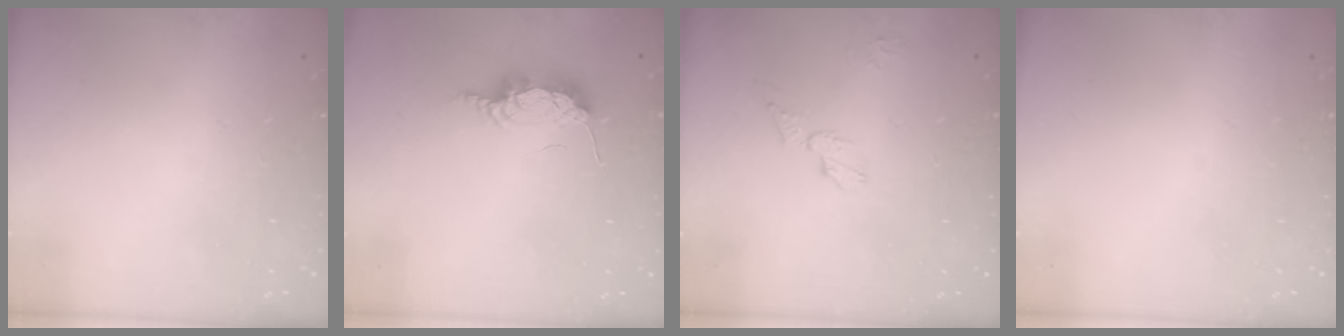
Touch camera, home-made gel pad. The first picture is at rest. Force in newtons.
{"total": 7.6, "press": 7.6, "slide": 0.3}
{"total": 5.6, "press": 5.6, "slide": 0.3}
{"total": 0.0}